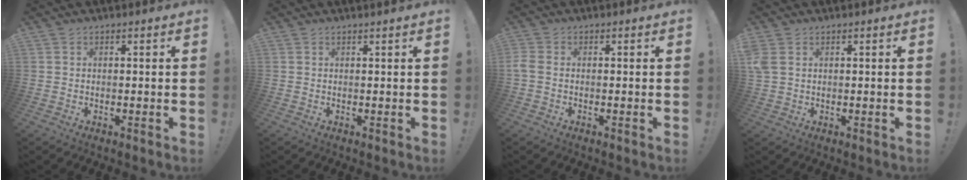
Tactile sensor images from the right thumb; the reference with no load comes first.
{"total": 0.9, "force": [0.8, -0.1, 0.4], "torque": [-0.001, -0.002, 0.011]}
{"total": 2.4, "force": [-0.4, 1.5, 1.8], "torque": [-0.042, 0.004, -0.006]}
{"total": 3.5, "force": [1.3, 2.2, 2.4], "torque": [-0.055, 0.001, 0.027]}